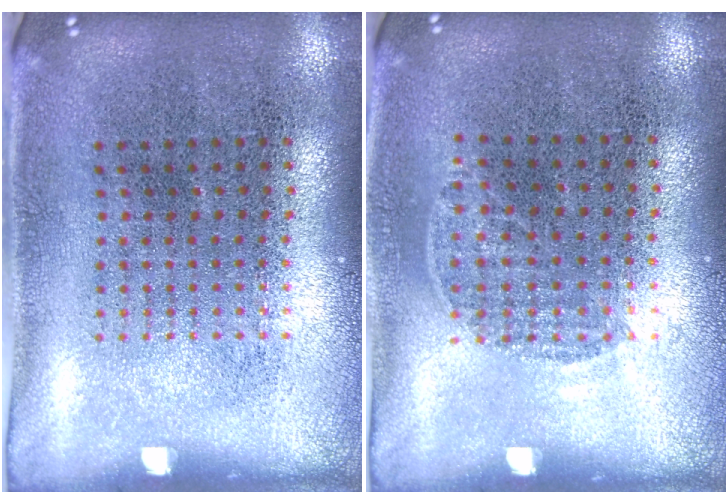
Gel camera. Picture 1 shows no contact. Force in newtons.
{"total": 0.5, "press": 0.2, "slide": 0.5}